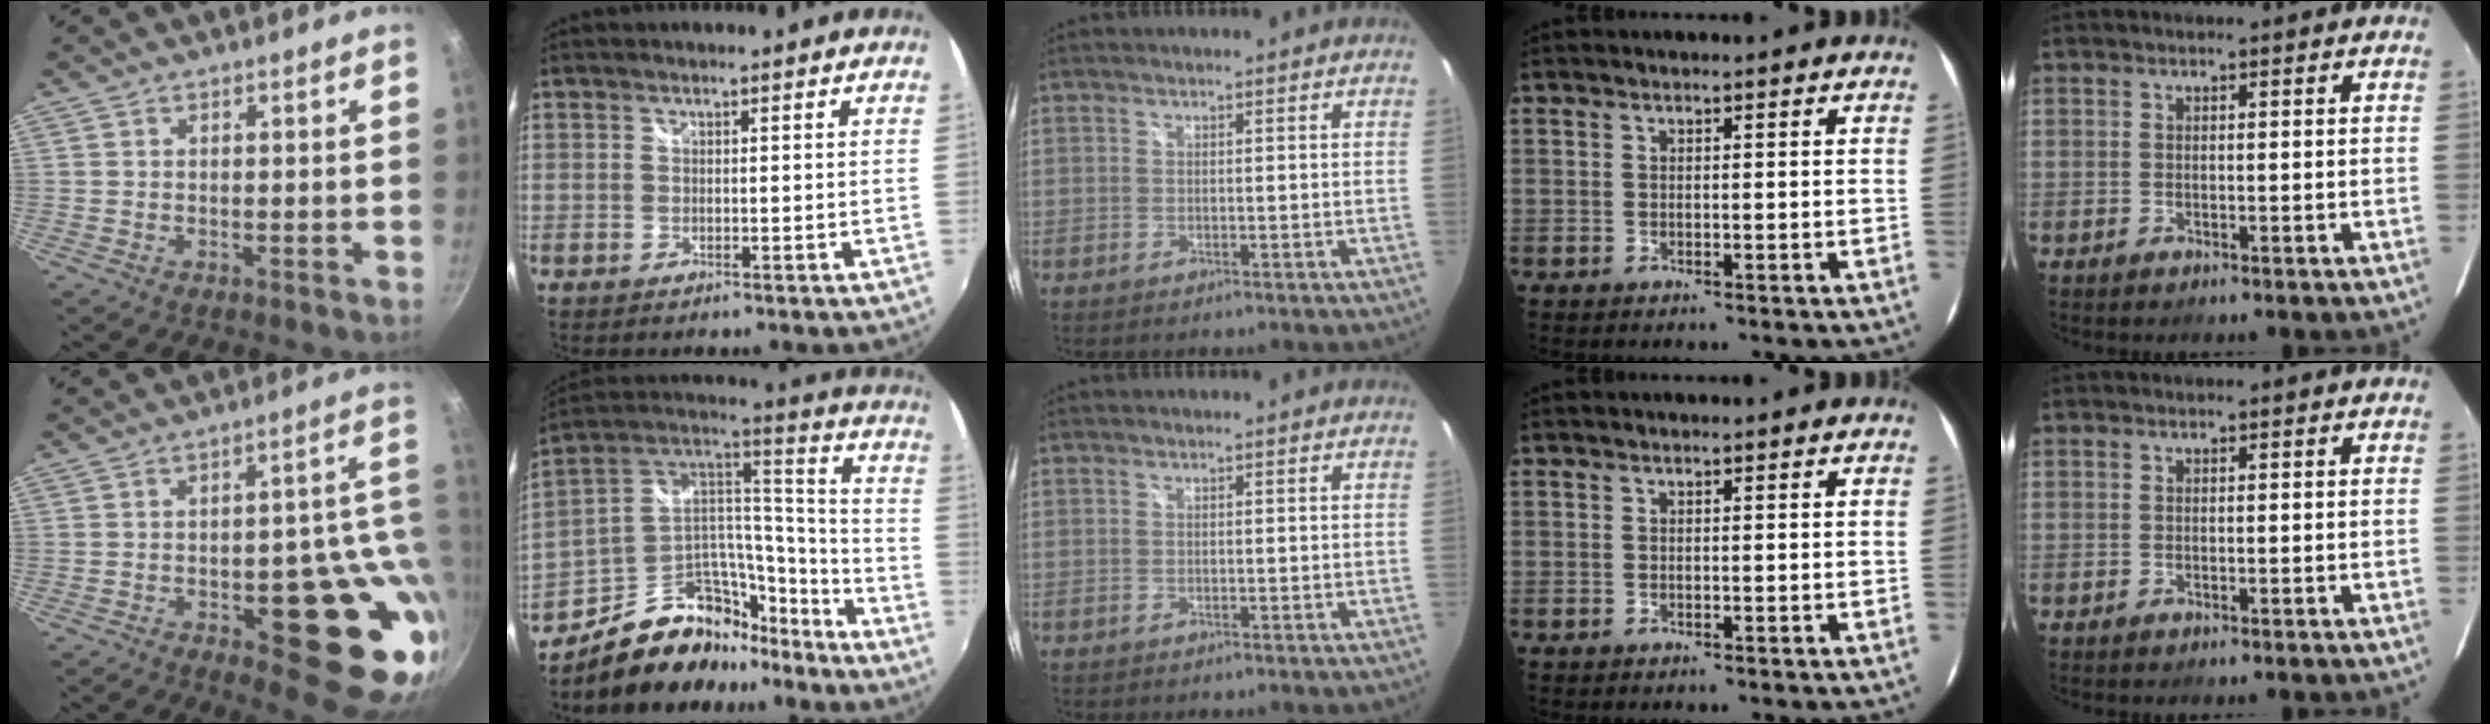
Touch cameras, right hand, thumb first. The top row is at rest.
{"thumb": {"total": 20.2, "force": [-3.8, 7.9, 18.3], "torque": [-0.168, 0.004, -0.044]}, "index": {"total": 21.3, "force": [-14.5, 12.2, 9.6], "torque": [-0.181, 0.070, -0.219]}}